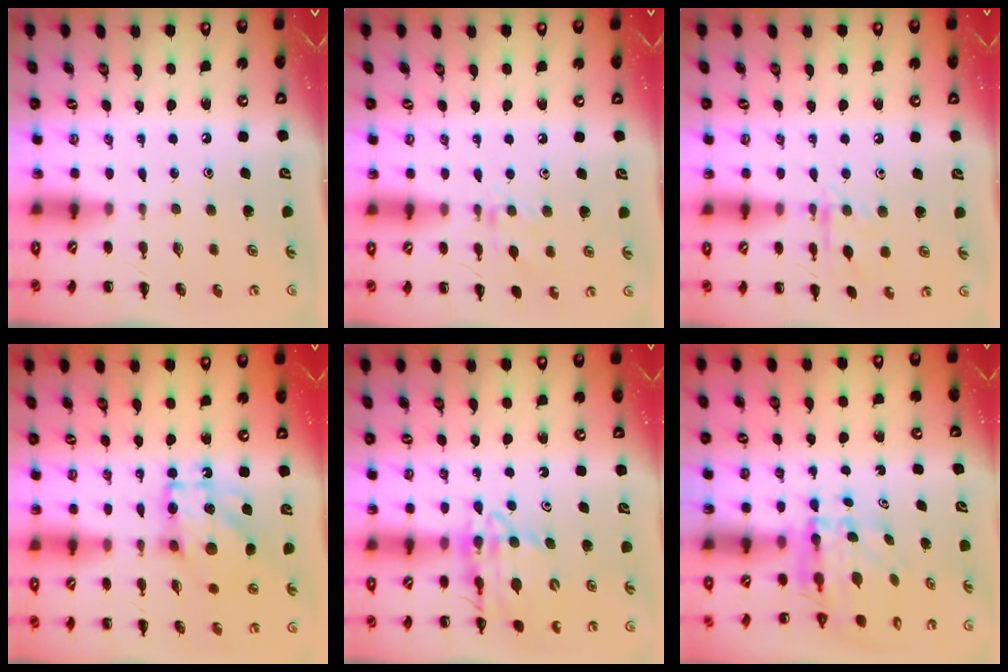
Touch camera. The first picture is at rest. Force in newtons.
{"total": 7.3, "press": 7.2, "slide": 1.4}
{"total": 8.2, "press": 8.1, "slide": 1.3}
{"total": 11.9, "press": 11.9, "slide": 1.4}
{"total": 12.0, "press": 11.4, "slide": 3.6}
{"total": 5.4, "press": 5.3, "slide": 1.0}